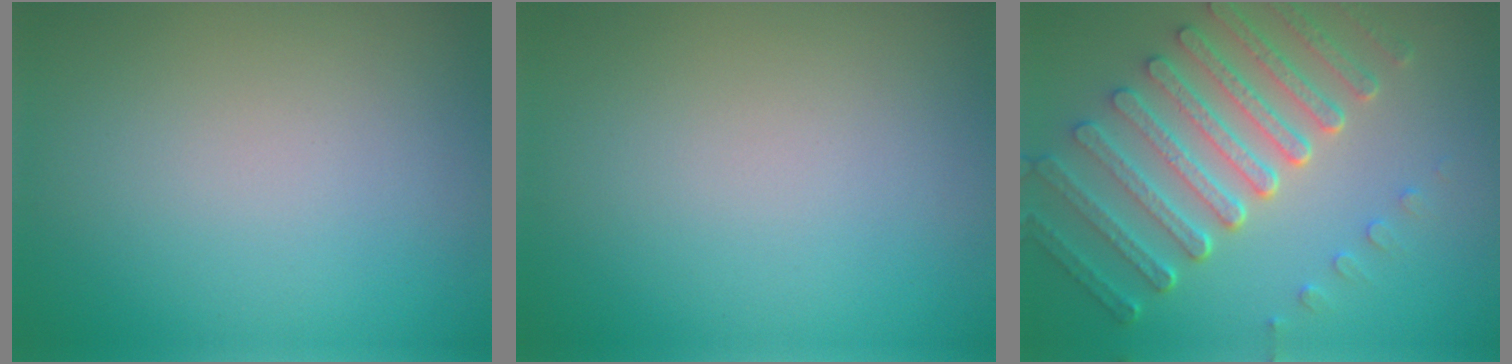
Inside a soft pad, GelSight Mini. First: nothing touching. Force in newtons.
{"total": 0.0}
{"total": 7.1, "press": 5.3, "slide": 4.7}